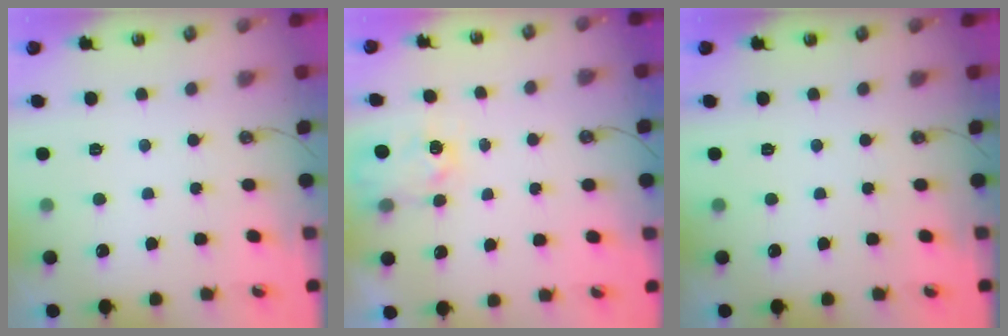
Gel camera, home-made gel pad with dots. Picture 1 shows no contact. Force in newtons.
{"total": 3.4, "press": 3.4, "slide": 0.5}
{"total": 0.0}